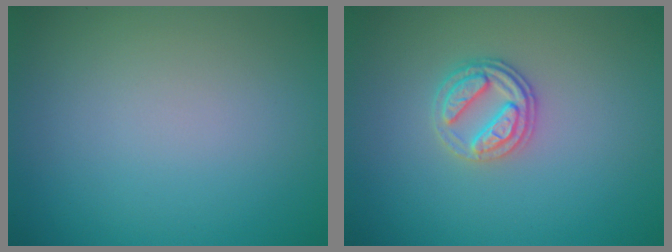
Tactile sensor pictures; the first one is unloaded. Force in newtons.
{"total": 2.6, "press": 2.5, "slide": 0.8}